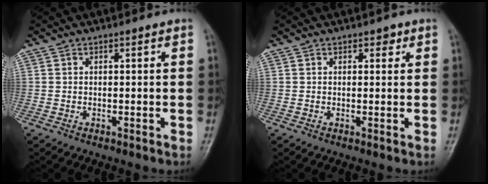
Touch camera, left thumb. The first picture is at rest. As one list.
[{"total": 1.6, "force": [0.9, 1.0, 0.7], "torque": [0.005, -0.003, 0.009]}]